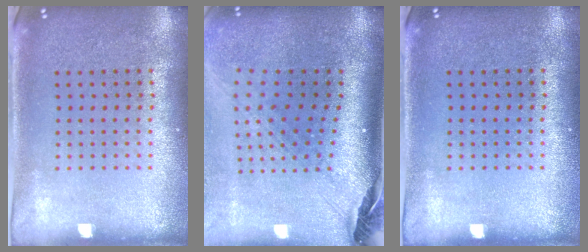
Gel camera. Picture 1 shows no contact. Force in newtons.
{"total": 3.0, "press": 2.1, "slide": 2.1}
{"total": 0.0}